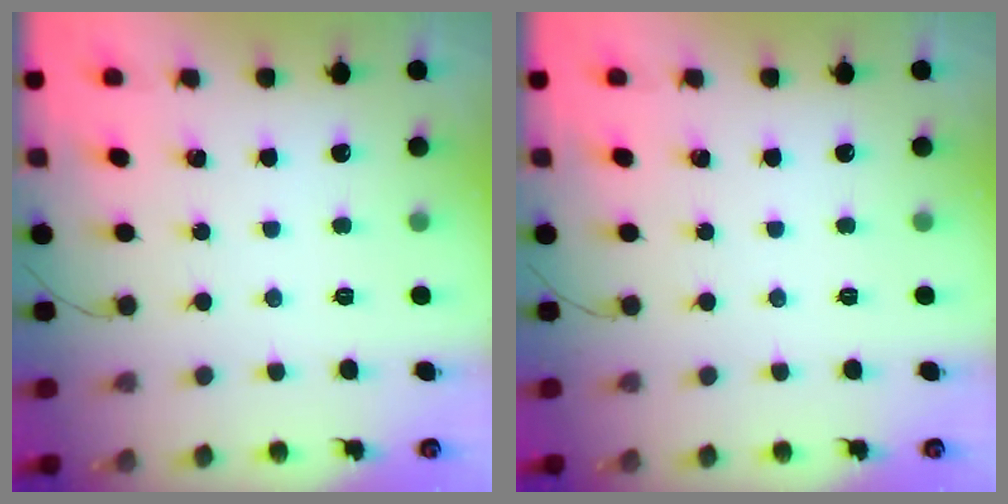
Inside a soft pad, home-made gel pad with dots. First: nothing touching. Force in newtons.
{"total": 0.0}